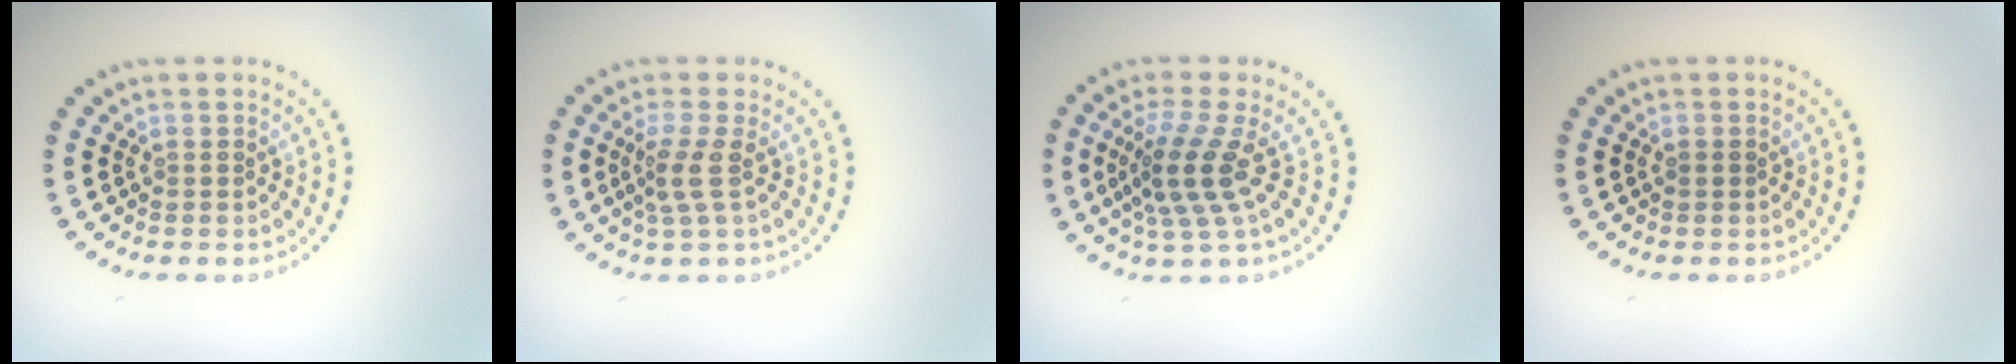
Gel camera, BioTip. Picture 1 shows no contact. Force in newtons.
{"total": 2.4, "press": 1.7, "slide": 1.8}
{"total": 4.1, "press": 2.9, "slide": 2.8}
{"total": 0.5, "press": 0.5, "slide": 0.1}